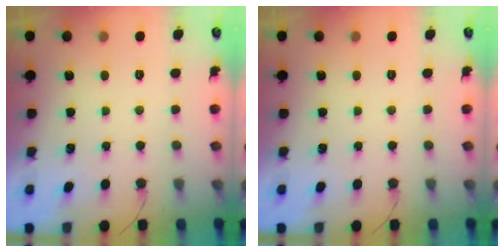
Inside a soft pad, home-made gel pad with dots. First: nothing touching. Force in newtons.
{"total": 0.0}